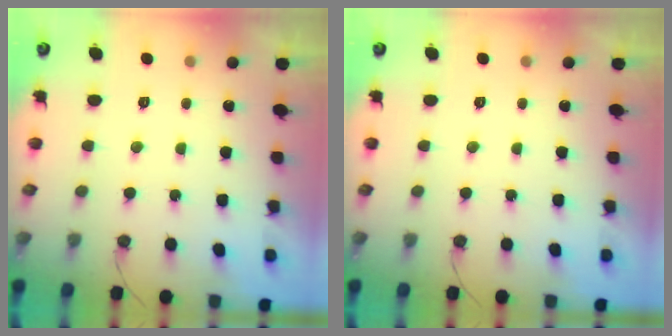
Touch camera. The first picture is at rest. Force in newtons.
{"total": 0.0}